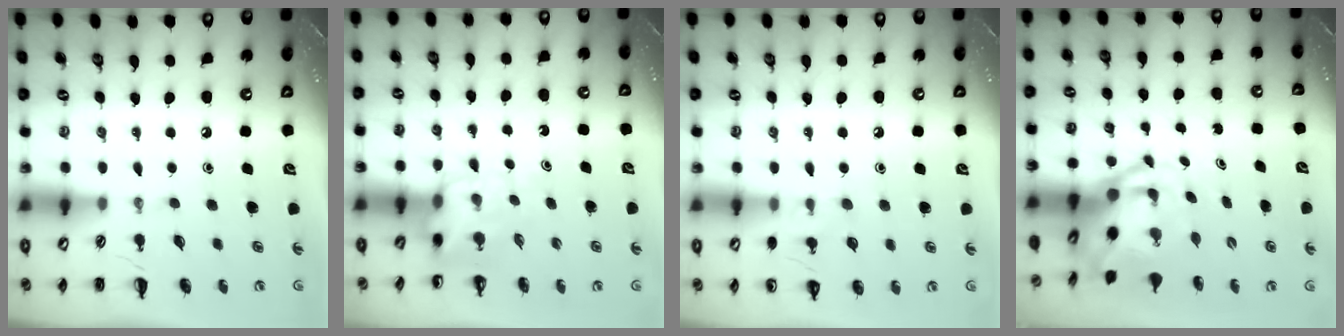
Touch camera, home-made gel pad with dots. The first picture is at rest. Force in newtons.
{"total": 5.3, "press": 5.3, "slide": 0.3}
{"total": 7.8, "press": 7.4, "slide": 2.3}
{"total": 5.6, "press": 5.3, "slide": 1.7}